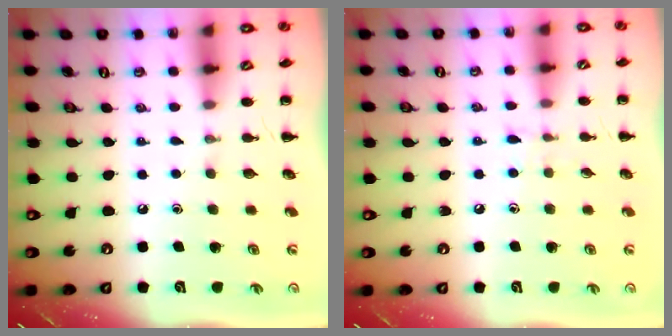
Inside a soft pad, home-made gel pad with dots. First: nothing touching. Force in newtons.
{"total": 4.5, "press": 4.1, "slide": 1.8}